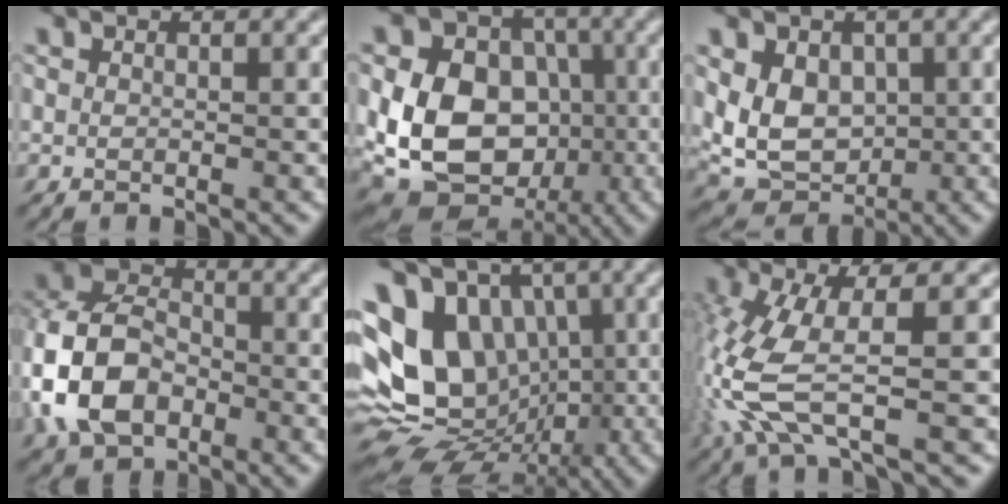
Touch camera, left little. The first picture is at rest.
{"total": 12.9, "force": [-2.1, 9.8, 8.0], "torque": [-0.138, -0.006, -0.048]}
{"total": 6.2, "force": [0.4, 4.8, 3.9], "torque": [-0.074, -0.011, 0.005]}
{"total": 9.8, "force": [-2.9, 7.1, 6.1], "torque": [-0.139, -0.003, -0.071]}
{"total": 13.6, "force": [0.7, 10.7, 8.4], "torque": [-0.149, -0.005, 0.025]}
{"total": 7.3, "force": [-1.7, 2.1, 6.8], "torque": [-0.192, -0.002, -0.037]}